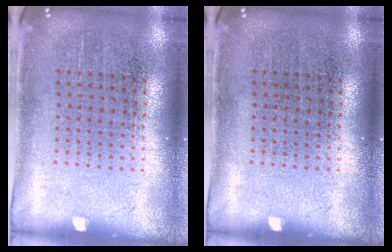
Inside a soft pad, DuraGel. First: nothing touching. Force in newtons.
{"total": 0.0}